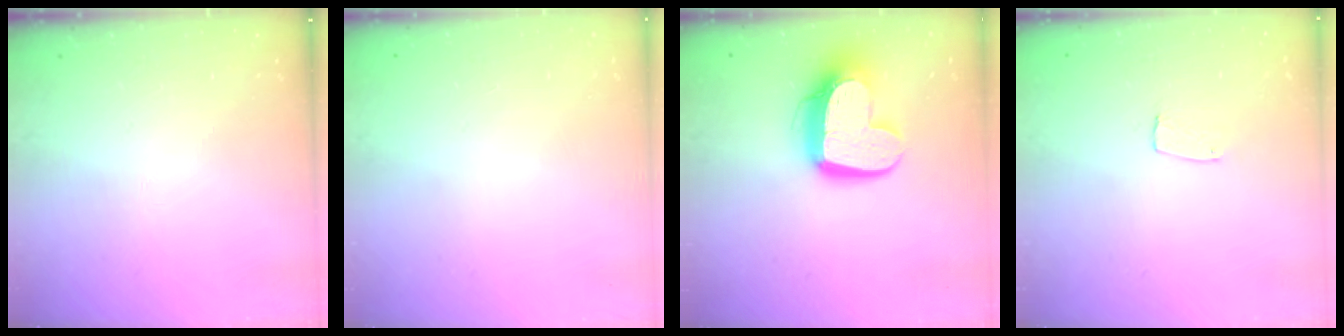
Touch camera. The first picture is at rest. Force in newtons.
{"total": 0.5, "press": 0.5, "slide": 0.1}
{"total": 14.0, "press": 13.9, "slide": 1.3}
{"total": 4.3, "press": 4.3, "slide": 0.2}